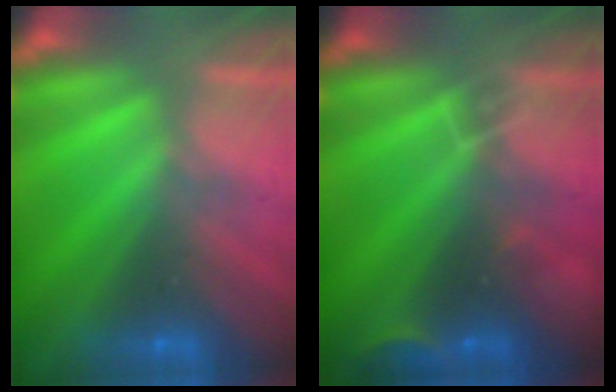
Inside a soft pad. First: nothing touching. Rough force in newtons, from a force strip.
{"total": 2.9}